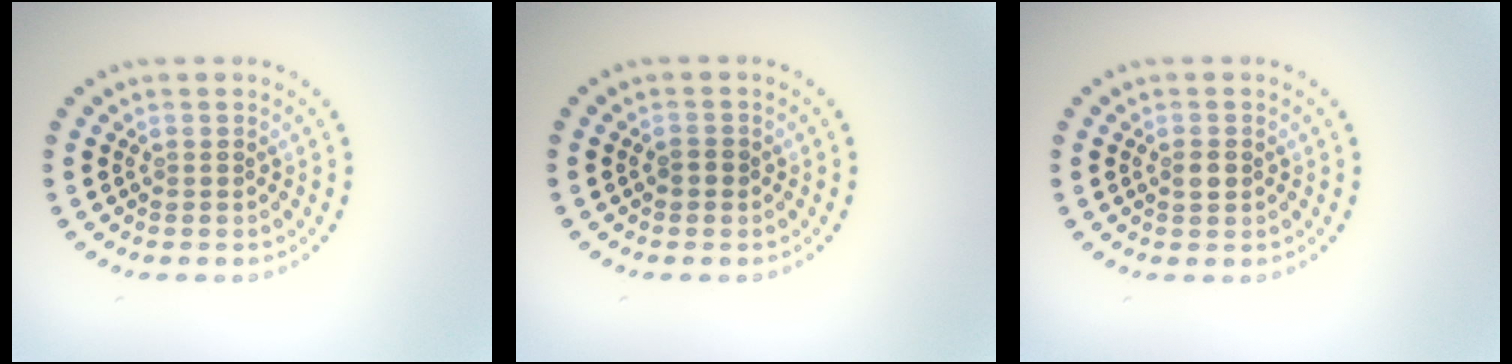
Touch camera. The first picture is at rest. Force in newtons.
{"total": 0.9, "press": 0.9, "slide": 0.0}
{"total": 1.1, "press": 1.0, "slide": 0.3}